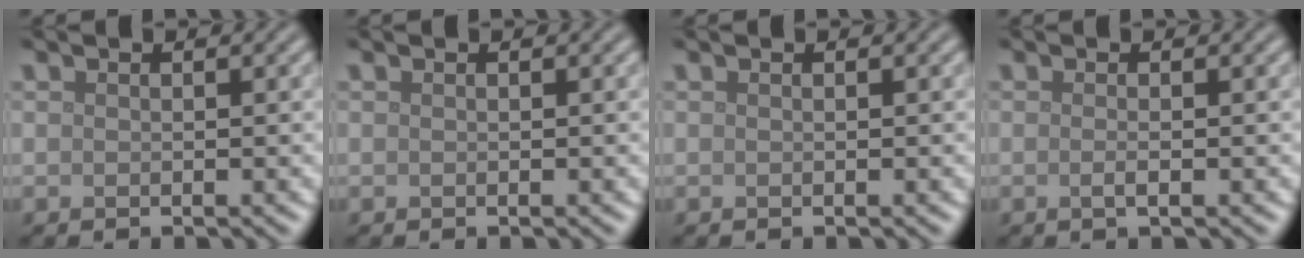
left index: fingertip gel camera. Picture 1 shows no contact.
{"total": 0.0}
{"total": 0.0}
{"total": 1.1, "force": [-0.2, 0.4, 1.0], "torque": [-0.015, -0.003, -0.006]}